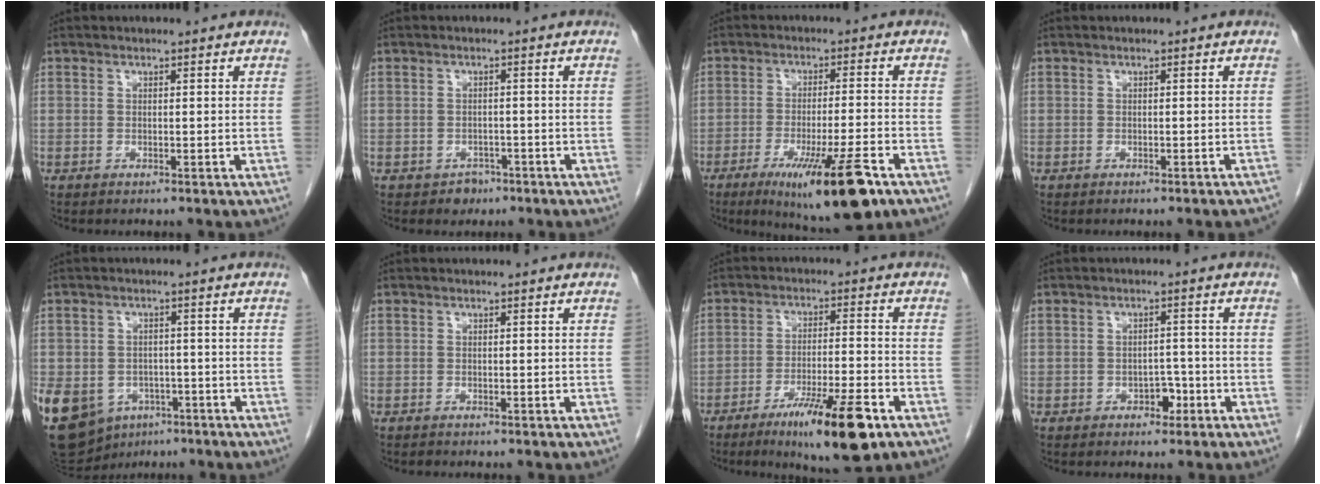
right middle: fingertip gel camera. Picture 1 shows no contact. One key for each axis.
{"total": 2.1, "fx": -1.4, "fy": 1.6, "fz": 0.4, "tx": -0.008, "ty": 0.005, "tz": -0.018}
{"total": 13.5, "fx": -7.7, "fy": 1.1, "fz": 11.1, "tx": -0.155, "ty": -0.030, "tz": -0.115}
{"total": 3.9, "fx": -3.6, "fy": -0.1, "fz": 1.3, "tx": -0.016, "ty": -0.008, "tz": -0.041}
{"total": 25.7, "fx": -11.2, "fy": 20.2, "fz": 11.4, "tx": -0.368, "ty": -0.018, "tz": -0.155}
{"total": 0.0}
{"total": 12.3, "fx": -7.1, "fy": 1.0, "fz": 10.0, "tx": -0.163, "ty": -0.024, "tz": -0.110}
{"total": 2.6, "fx": -1.5, "fy": 1.6, "fz": 1.5, "tx": -0.016, "ty": 0.006, "tz": -0.019}